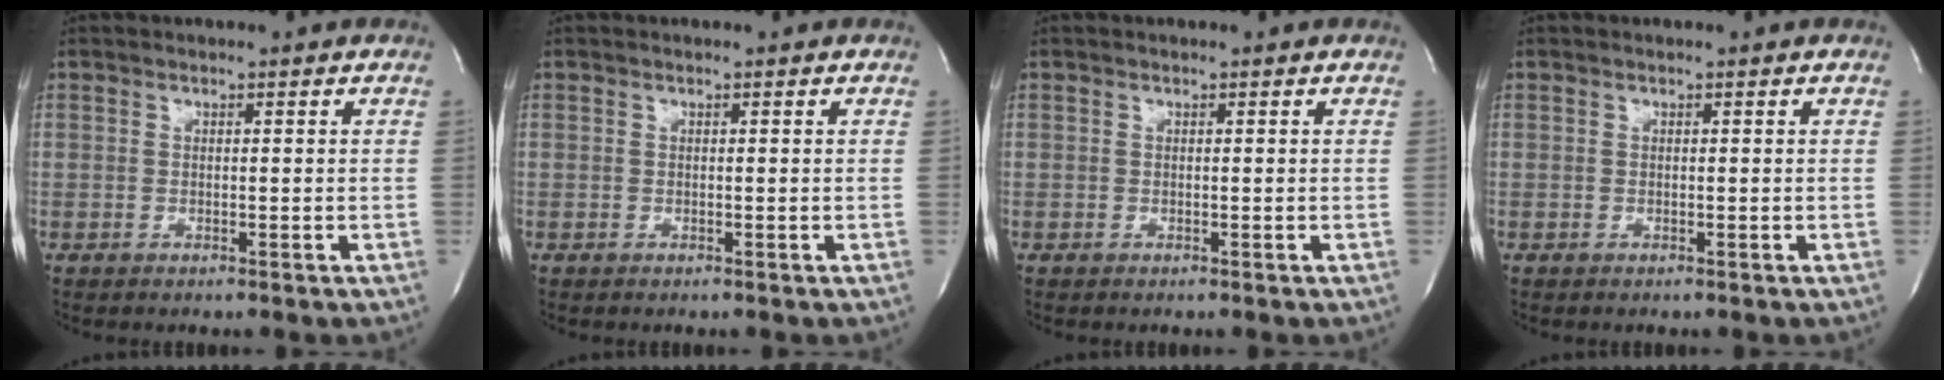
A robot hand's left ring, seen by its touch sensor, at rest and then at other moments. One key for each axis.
{"total": 0.0}
{"total": 0.0}
{"total": 0.0}